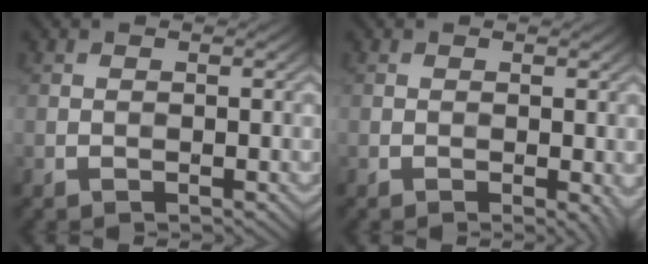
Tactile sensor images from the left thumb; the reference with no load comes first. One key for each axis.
{"total": 1.3, "fx": -0.3, "fy": 0.5, "fz": 1.2, "tx": -0.016, "ty": -0.007, "tz": -0.003}